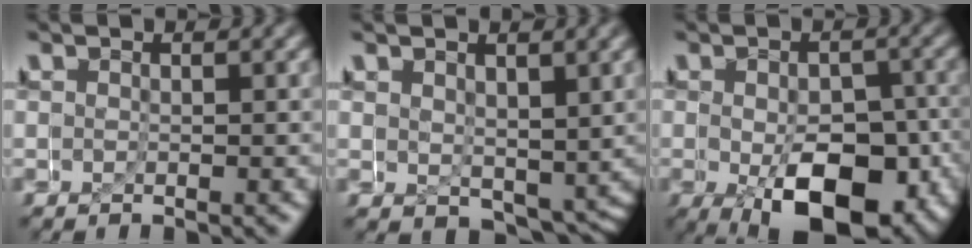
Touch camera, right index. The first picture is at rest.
{"total": 2.2, "force": [-1.0, 1.4, 1.3], "torque": [-0.024, -0.026, -0.002]}
{"total": 7.5, "force": [-3.6, 3.4, 5.6], "torque": [-0.076, -0.032, -0.043]}